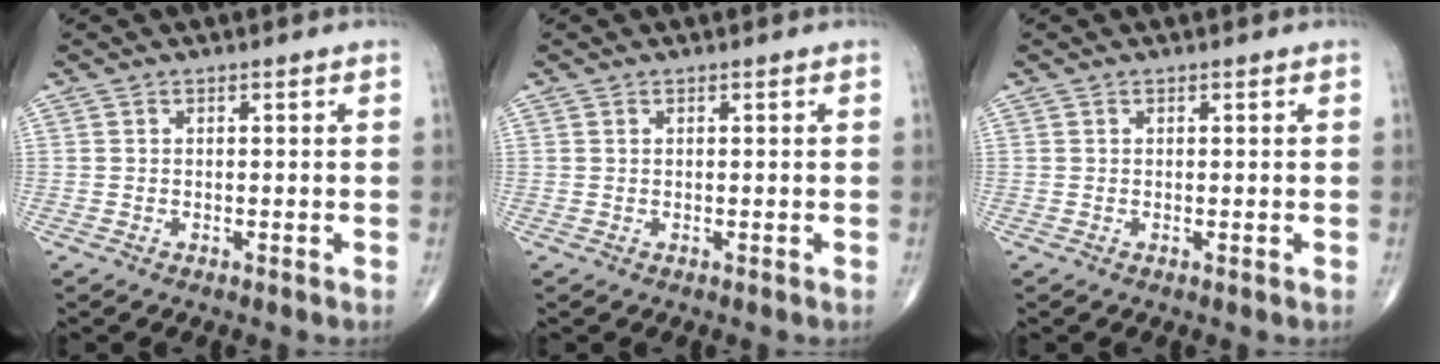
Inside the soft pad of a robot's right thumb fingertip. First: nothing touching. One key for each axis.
{"total": 0.0}
{"total": 0.0}